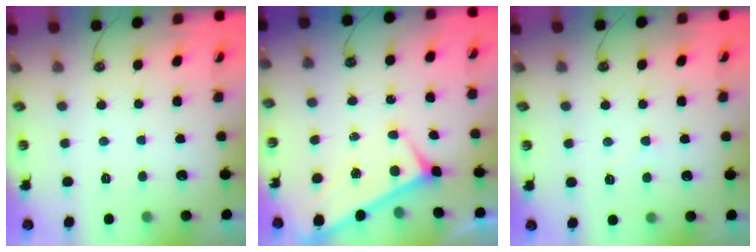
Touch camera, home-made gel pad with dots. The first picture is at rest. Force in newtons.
{"total": 2.5, "press": 2.5, "slide": 0.6}
{"total": 5.5, "press": 5.5, "slide": 0.3}